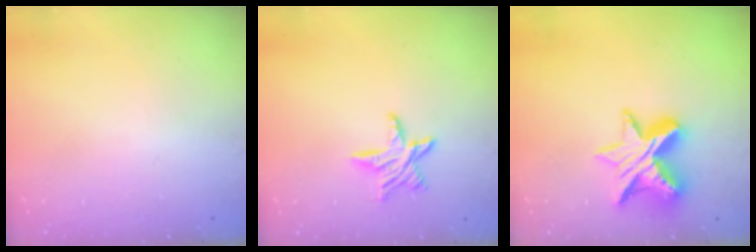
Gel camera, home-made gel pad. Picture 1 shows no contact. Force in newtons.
{"total": 8.8, "press": 8.8, "slide": 0.6}
{"total": 12.9, "press": 12.9, "slide": 0.8}